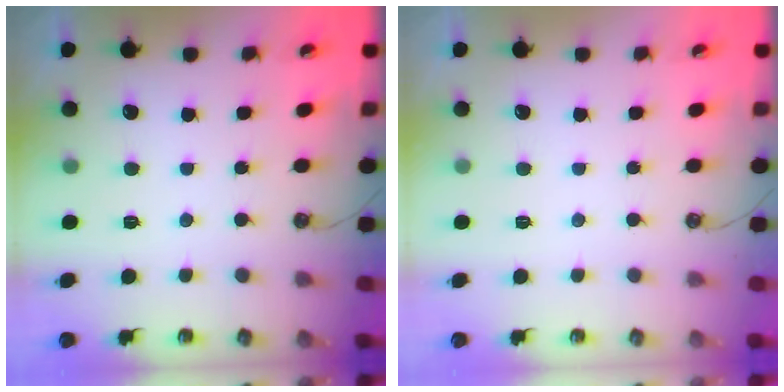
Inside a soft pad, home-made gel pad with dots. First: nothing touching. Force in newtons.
{"total": 0.0}